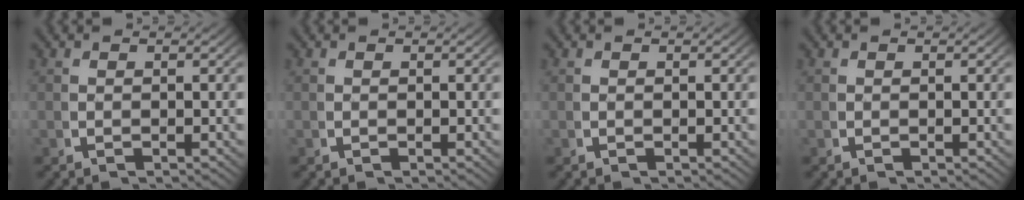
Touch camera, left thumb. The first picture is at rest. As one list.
[{"total": 0.0}, {"total": 0.0}, {"total": 0.0}]